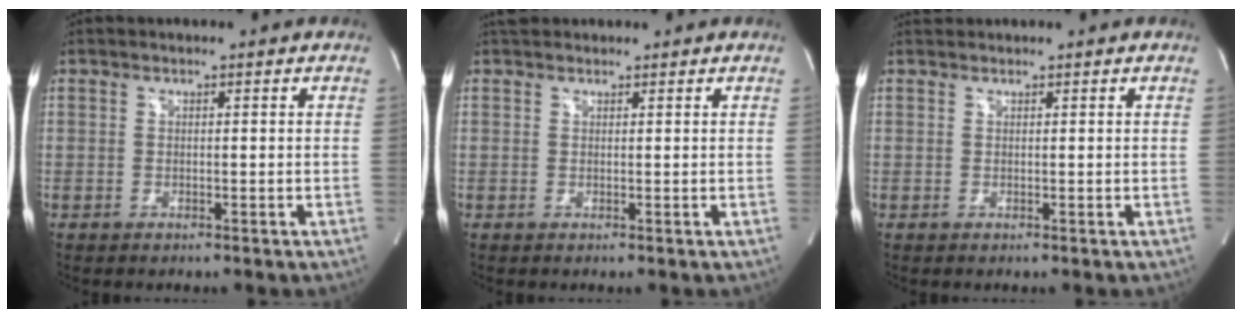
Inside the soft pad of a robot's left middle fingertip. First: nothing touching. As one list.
[{"total": 2.7, "force": [2.3, 1.2, 0.5], "torque": [-0.008, 0.029, 0.038]}, {"total": 0.9, "force": [0.8, 0.2, -0.1], "torque": [-0.007, 0.016, 0.019]}]